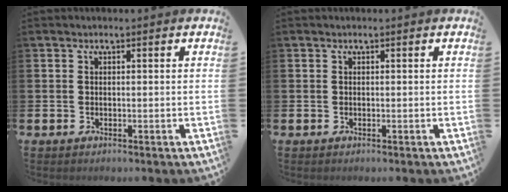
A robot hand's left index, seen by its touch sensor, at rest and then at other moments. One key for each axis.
{"total": 0.0}